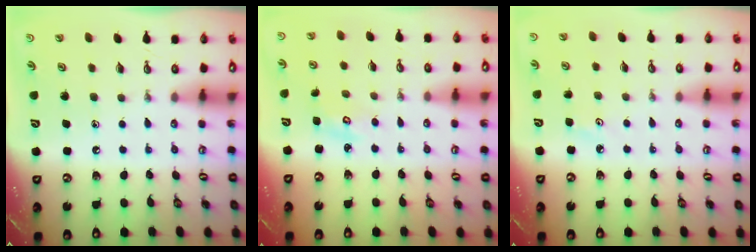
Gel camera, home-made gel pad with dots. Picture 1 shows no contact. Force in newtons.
{"total": 2.7, "press": 2.7, "slide": 0.3}
{"total": 2.8, "press": 2.8, "slide": 0.4}